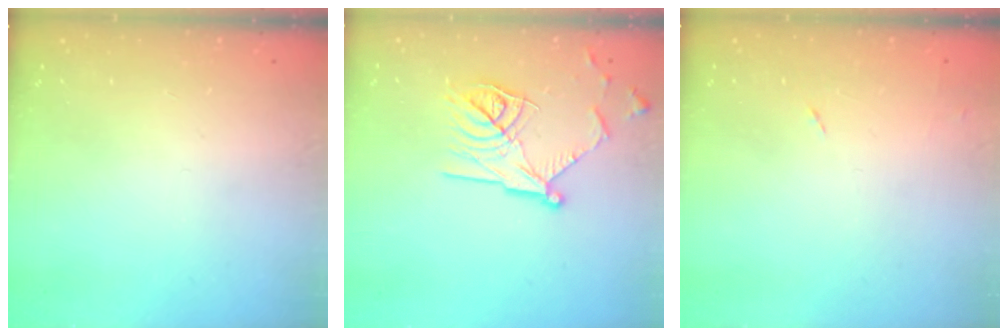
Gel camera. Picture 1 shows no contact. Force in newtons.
{"total": 16.1, "press": 16.1, "slide": 0.6}
{"total": 4.6, "press": 4.6, "slide": 0.6}